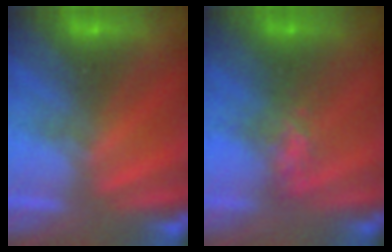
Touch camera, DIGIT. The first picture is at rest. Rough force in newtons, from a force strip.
{"total": 4.6}